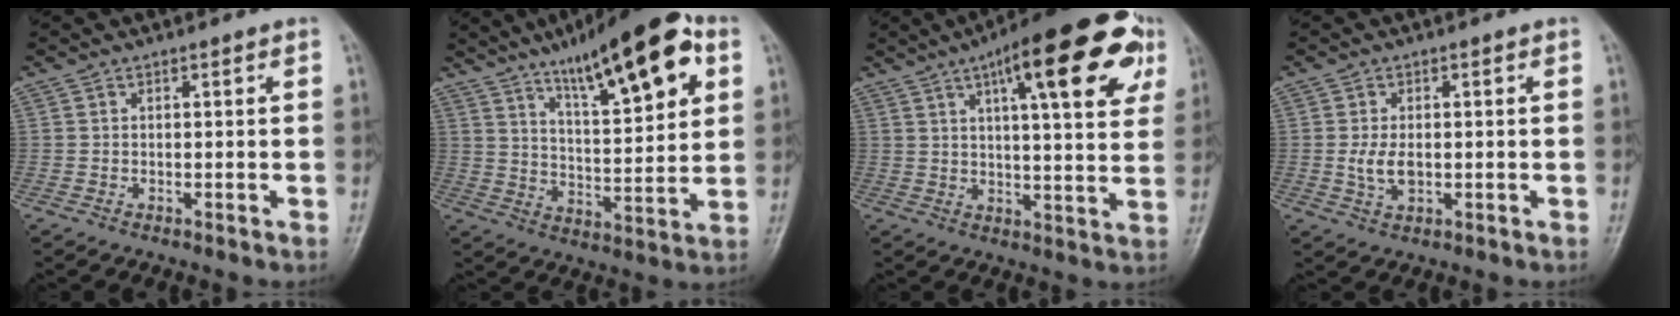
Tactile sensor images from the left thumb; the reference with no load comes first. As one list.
[{"total": 19.7, "force": [10.2, 5.7, 15.9], "torque": [-0.206, -0.030, 0.157]}, {"total": 21.3, "force": [9.8, 6.2, 17.8], "torque": [-0.225, -0.005, 0.129]}, {"total": 4.0, "force": [-0.2, 2.4, 3.2], "torque": [-0.063, -0.006, -0.004]}]